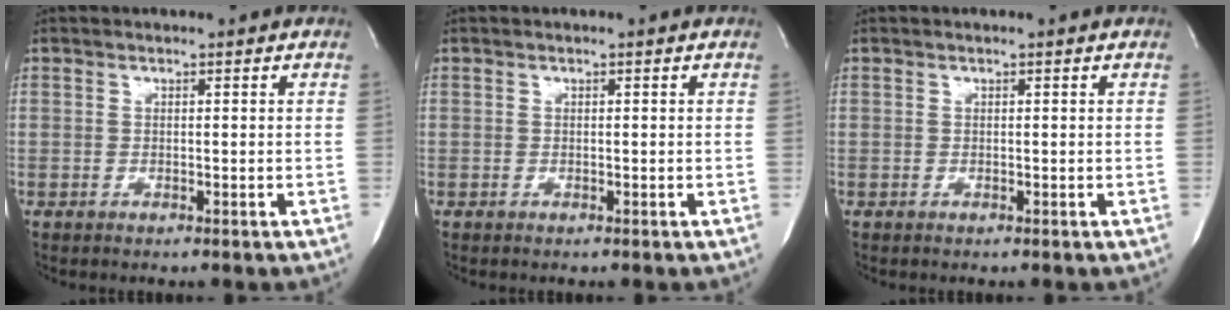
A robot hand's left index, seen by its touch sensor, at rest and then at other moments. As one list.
[{"total": 0.0}, {"total": 0.0}]